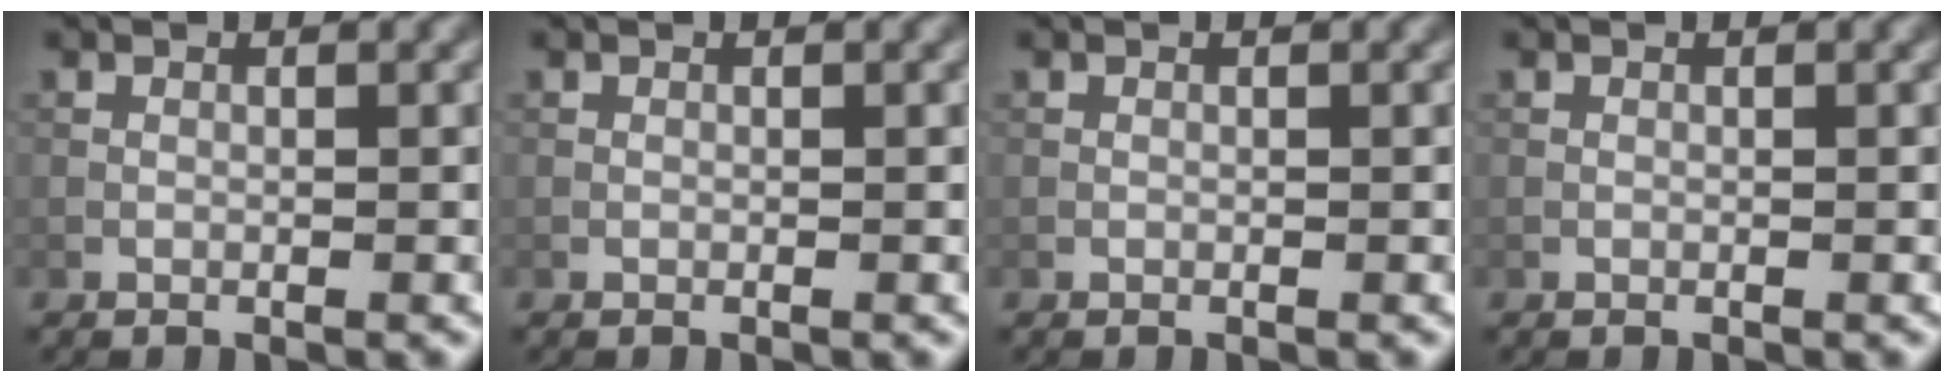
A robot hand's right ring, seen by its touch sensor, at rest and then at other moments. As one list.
[{"total": 0.0}, {"total": 0.0}, {"total": 0.0}]